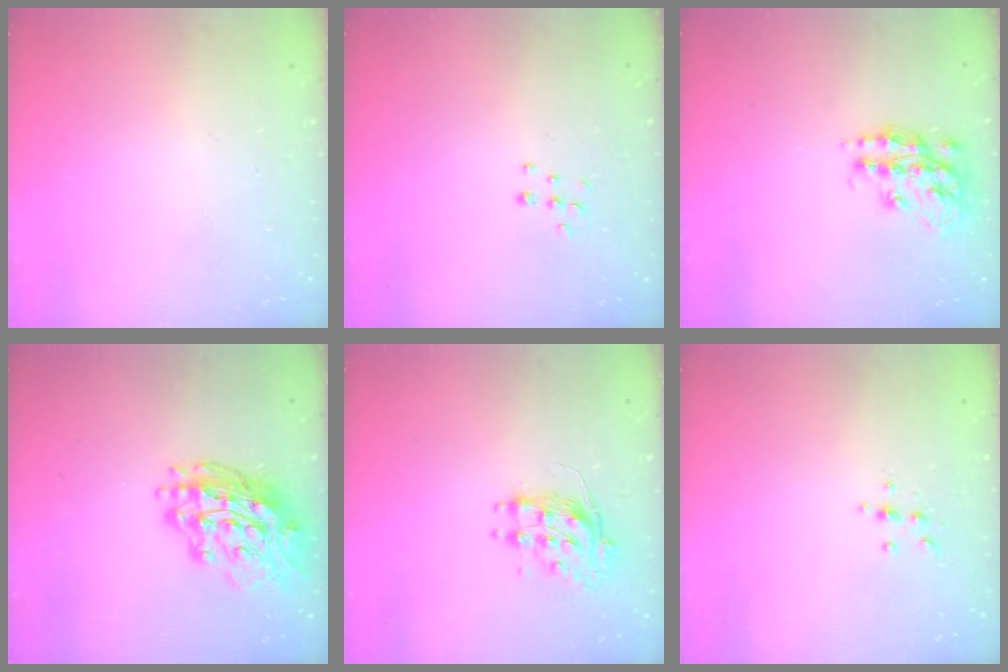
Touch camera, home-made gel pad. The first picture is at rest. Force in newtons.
{"total": 5.8, "press": 5.8, "slide": 0.4}
{"total": 14.9, "press": 14.8, "slide": 0.8}
{"total": 18.5, "press": 18.4, "slide": 2.1}
{"total": 8.8, "press": 8.8, "slide": 0.0}
{"total": 3.5, "press": 3.3, "slide": 1.0}